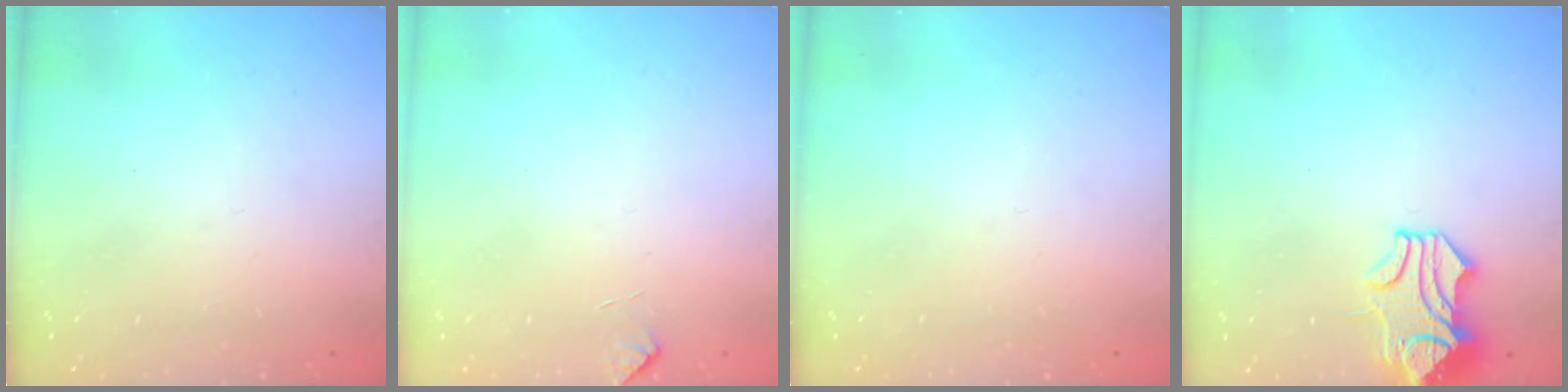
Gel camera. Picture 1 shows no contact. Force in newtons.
{"total": 2.7, "press": 2.7, "slide": 0.6}
{"total": 0.0}
{"total": 2.4, "press": 2.1, "slide": 1.1}